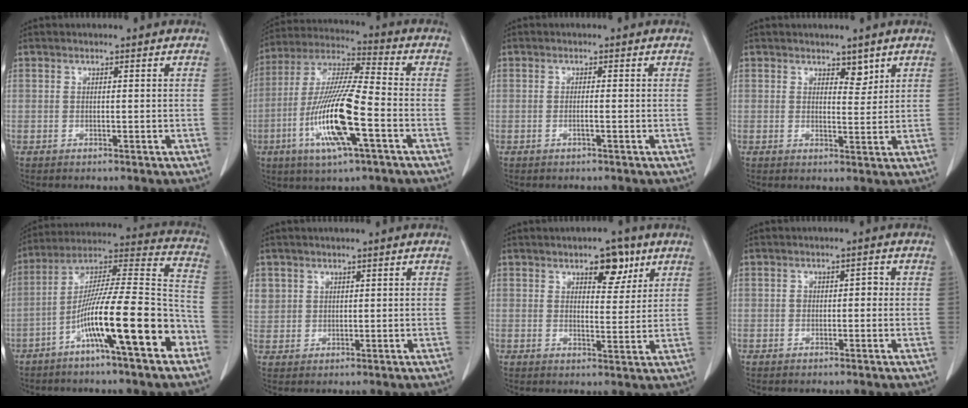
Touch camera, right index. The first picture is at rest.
{"total": 15.9, "force": [-5.1, 1.4, 15.0], "torque": [-0.302, -0.012, -0.096]}
{"total": 0.9, "force": [-0.4, -0.1, 0.7], "torque": [-0.013, 0.002, -0.007]}
{"total": 2.6, "force": [1.9, 1.3, 1.3], "torque": [-0.013, -0.008, 0.030]}
{"total": 18.8, "force": [-8.3, 1.3, 16.8], "torque": [-0.277, 0.005, -0.142]}
{"total": 3.8, "force": [1.6, 3.4, 0.6], "torque": [-0.008, 0.010, 0.038]}
{"total": 5.7, "force": [3.3, 2.5, 3.8], "torque": [-0.049, 0.001, 0.046]}
{"total": 1.8, "force": [-0.2, 1.2, 1.4], "torque": [-0.018, 0.014, -0.002]}